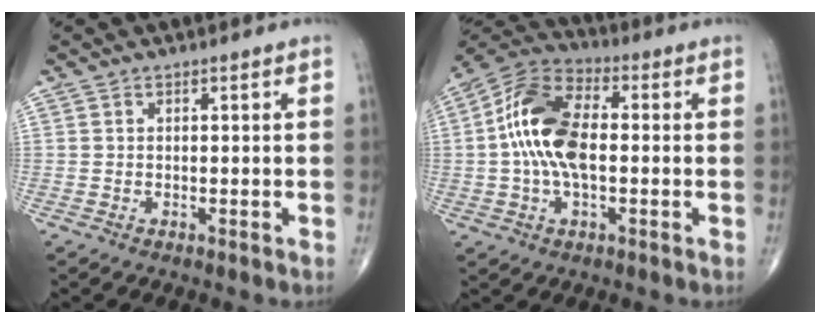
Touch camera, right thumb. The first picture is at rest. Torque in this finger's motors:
{"motor_torque": [2.52, 2.49, 1.55, 0.02, 0.20]}